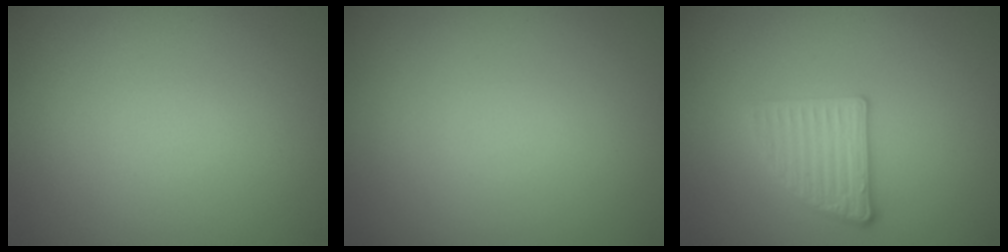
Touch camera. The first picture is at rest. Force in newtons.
{"total": 0.0}
{"total": 2.6, "press": 2.4, "slide": 1.0}